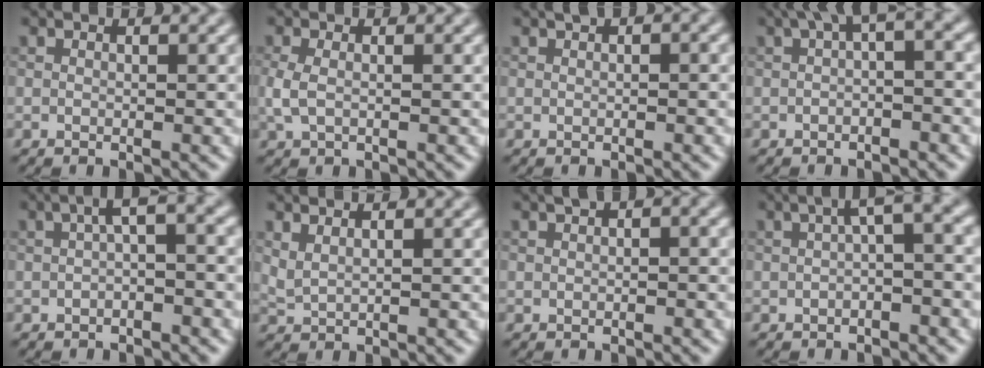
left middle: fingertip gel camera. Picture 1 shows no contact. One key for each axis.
{"total": 1.8, "fx": -0.1, "fy": 1.0, "fz": 1.5, "tx": -0.041, "ty": 0.000, "tz": -0.004}
{"total": 1.2, "fx": 0.5, "fy": 0.5, "fz": 1.0, "tx": -0.009, "ty": 0.007, "tz": 0.008}
{"total": 3.3, "fx": 0.6, "fy": 1.0, "fz": 3.1, "tx": -0.043, "ty": 0.015, "tz": 0.002}
{"total": 2.8, "fx": -0.1, "fy": 0.7, "fz": 2.7, "tx": -0.045, "ty": 0.014, "tz": -0.007}
{"total": 1.6, "fx": 1.3, "fy": 0.5, "fz": 0.8, "tx": -0.019, "ty": 0.001, "tz": 0.026}
{"total": 1.7, "fx": 0.6, "fy": 0.6, "fz": 1.5, "tx": -0.015, "ty": 0.010, "tz": 0.009}
{"total": 3.4, "fx": 0.1, "fy": 0.9, "fz": 3.3, "tx": -0.047, "ty": 0.017, "tz": -0.005}